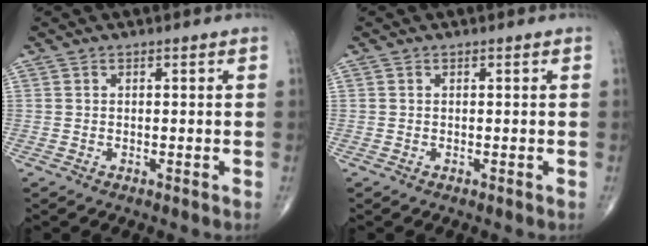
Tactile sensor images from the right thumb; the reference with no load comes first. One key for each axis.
{"total": 0.0}